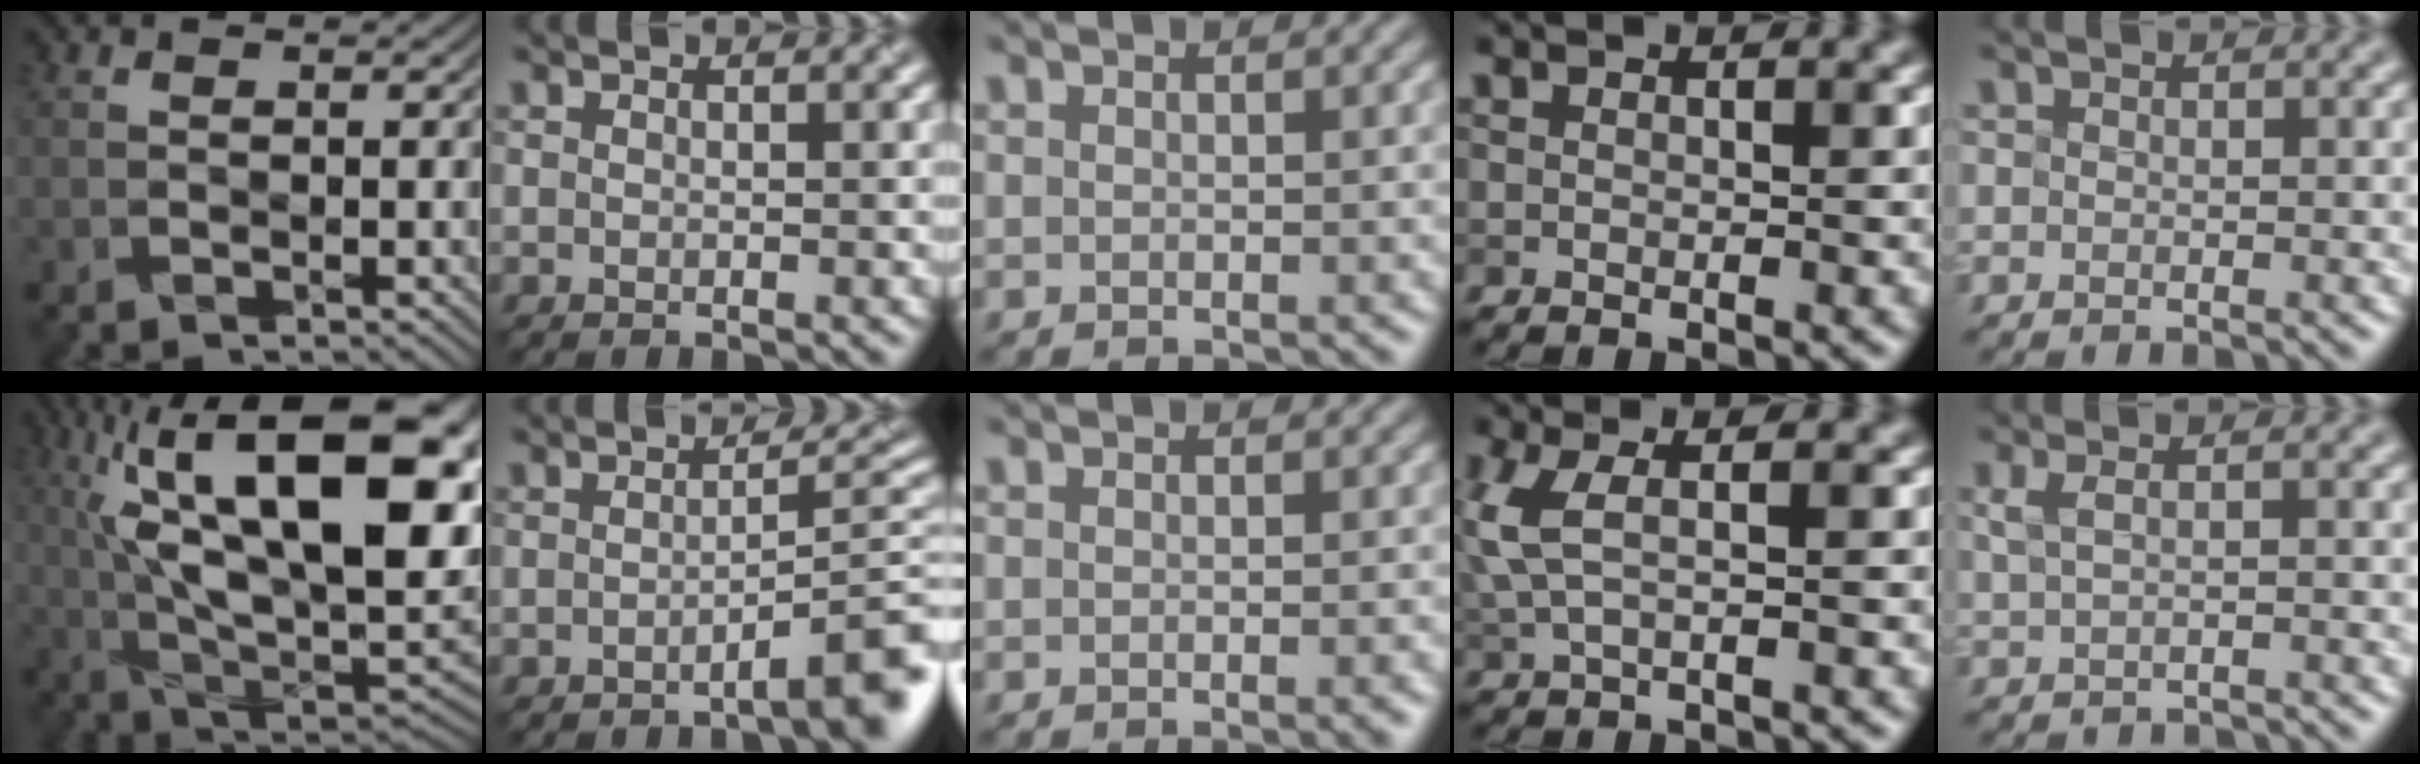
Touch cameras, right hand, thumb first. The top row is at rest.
{"thumb": {"total": 21.3, "force": [6.5, 9.0, 18.2], "torque": [-0.288, 0.028, 0.108]}, "index": {"total": 5.1, "force": [-2.6, 0.6, 4.4], "torque": [-0.042, 0.022, -0.042]}, "middle": {"total": 1.3, "force": [-0.4, 0.3, 1.2], "torque": [-0.011, -0.002, -0.007]}, "ring": {"total": 3.2, "force": [0.5, 1.0, 3.0], "torque": [-0.073, 0.006, 0.008]}, "little": {"total": 1.4, "force": [0.5, 0.4, 1.3], "torque": [-0.028, -0.005, 0.011]}}